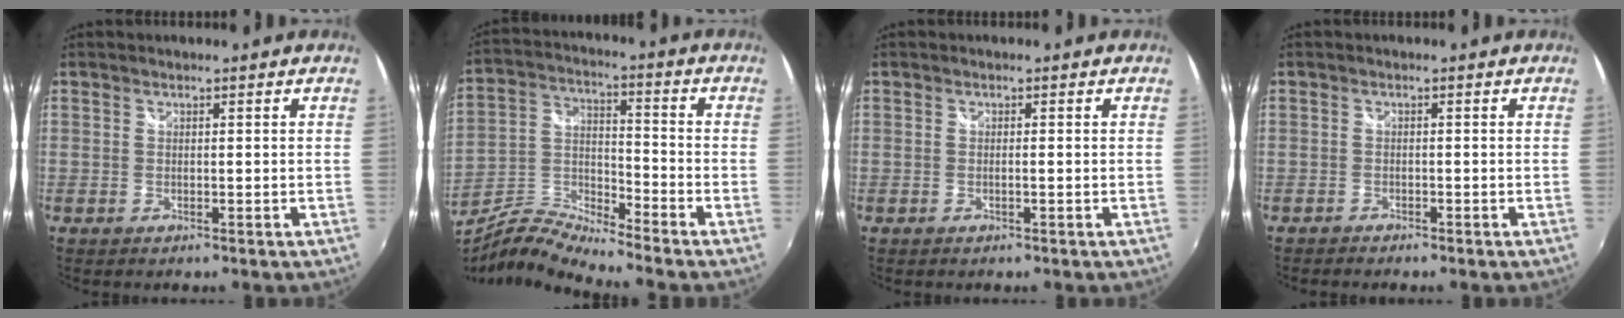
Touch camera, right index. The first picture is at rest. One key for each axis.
{"total": 7.2, "fx": -6.1, "fy": 0.4, "fz": 3.9, "tx": -0.088, "ty": 0.007, "tz": -0.132}
{"total": 0.7, "fx": -0.3, "fy": -0.1, "fz": 0.6, "tx": -0.008, "ty": 0.001, "tz": -0.006}
{"total": 0.8, "fx": -0.7, "fy": 0.1, "fz": -0.3, "tx": -0.003, "ty": 0.000, "tz": -0.019}